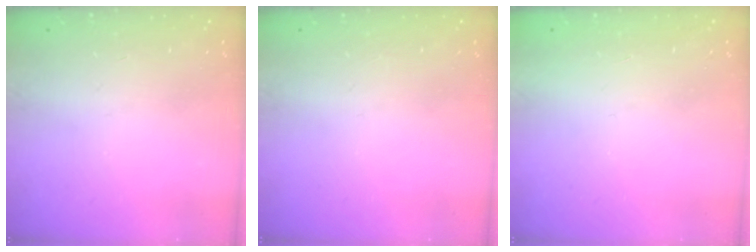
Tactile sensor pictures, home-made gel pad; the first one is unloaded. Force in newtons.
{"total": 0.0}
{"total": 1.6, "press": 1.6, "slide": 0.1}